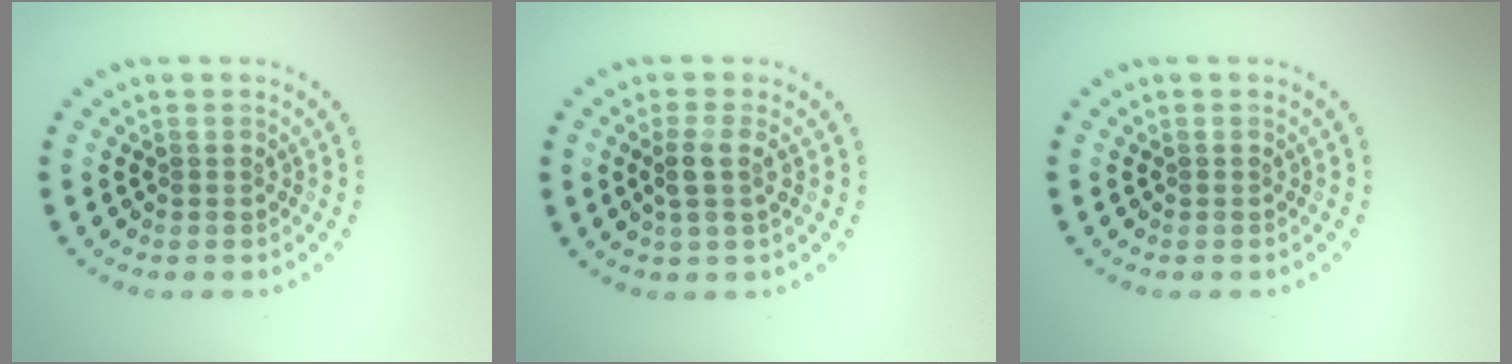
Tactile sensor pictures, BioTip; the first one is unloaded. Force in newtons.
{"total": 2.0, "press": 1.6, "slide": 1.2}
{"total": 0.0}